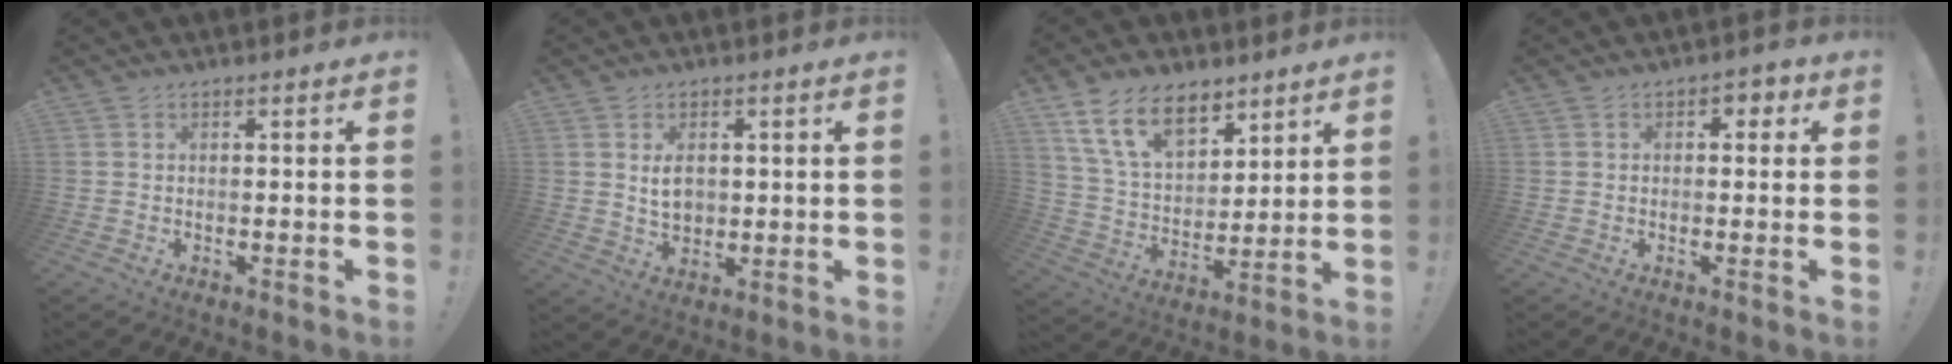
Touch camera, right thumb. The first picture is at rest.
{"total": 5.5, "force": [1.1, 4.3, 3.3], "torque": [-0.037, -0.005, 0.019]}
{"total": 16.3, "force": [9.9, 9.2, 9.1], "torque": [-0.160, -0.046, 0.187]}
{"total": 2.6, "force": [-0.1, 2.0, 1.6], "torque": [-0.012, 0.003, -0.008]}